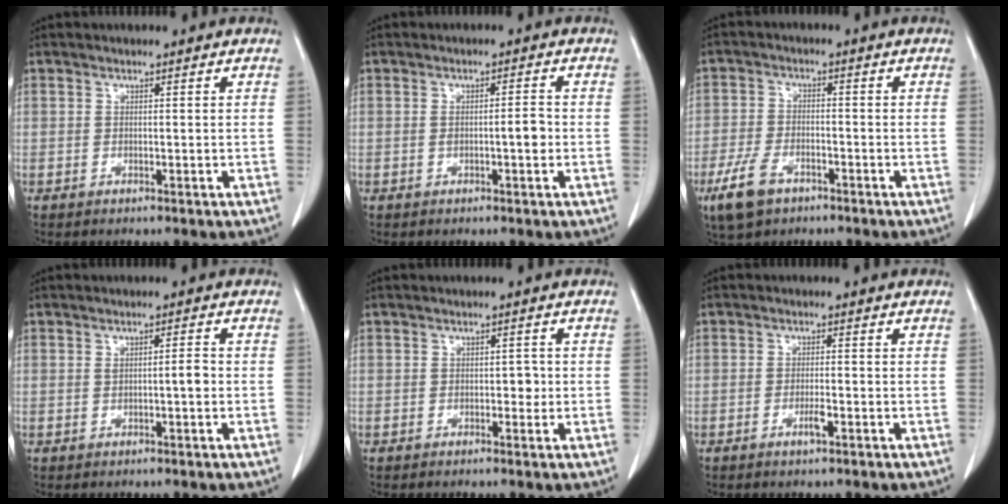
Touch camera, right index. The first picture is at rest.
{"total": 2.6, "force": [-0.5, 0.4, 2.5], "torque": [-0.043, 0.002, -0.007]}
{"total": 6.7, "force": [-4.0, 3.5, 4.1], "torque": [-0.095, -0.005, -0.070]}
{"total": 1.9, "force": [-0.1, 0.3, 1.9], "torque": [-0.033, 0.001, 0.000]}
{"total": 1.6, "force": [-0.2, 1.0, 1.2], "torque": [-0.011, 0.004, -0.002]}
{"total": 2.0, "force": [-1.0, 0.3, 1.7], "torque": [-0.032, -0.001, -0.016]}